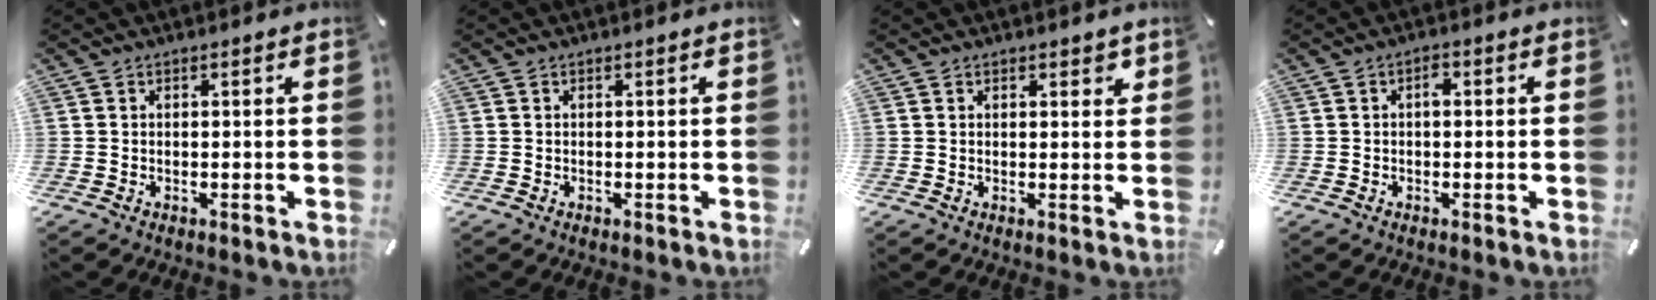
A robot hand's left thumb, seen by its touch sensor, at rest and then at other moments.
{"total": 0.0}
{"total": 1.7, "force": [1.0, 1.1, 0.9], "torque": [-0.010, 0.001, 0.016]}
{"total": 1.7, "force": [0.1, 0.9, 1.5], "torque": [-0.023, 0.004, -0.003]}